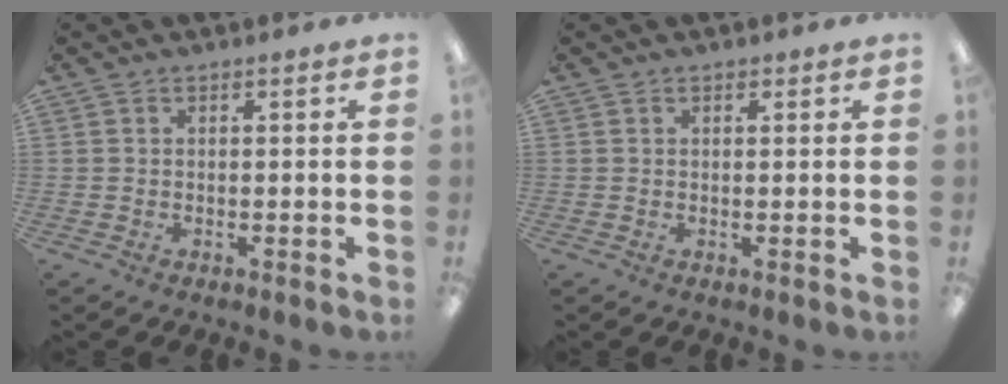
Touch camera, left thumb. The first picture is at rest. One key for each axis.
{"total": 1.0, "fx": 0.6, "fy": 0.6, "fz": 0.6, "tx": -0.013, "ty": 0.002, "tz": 0.010}